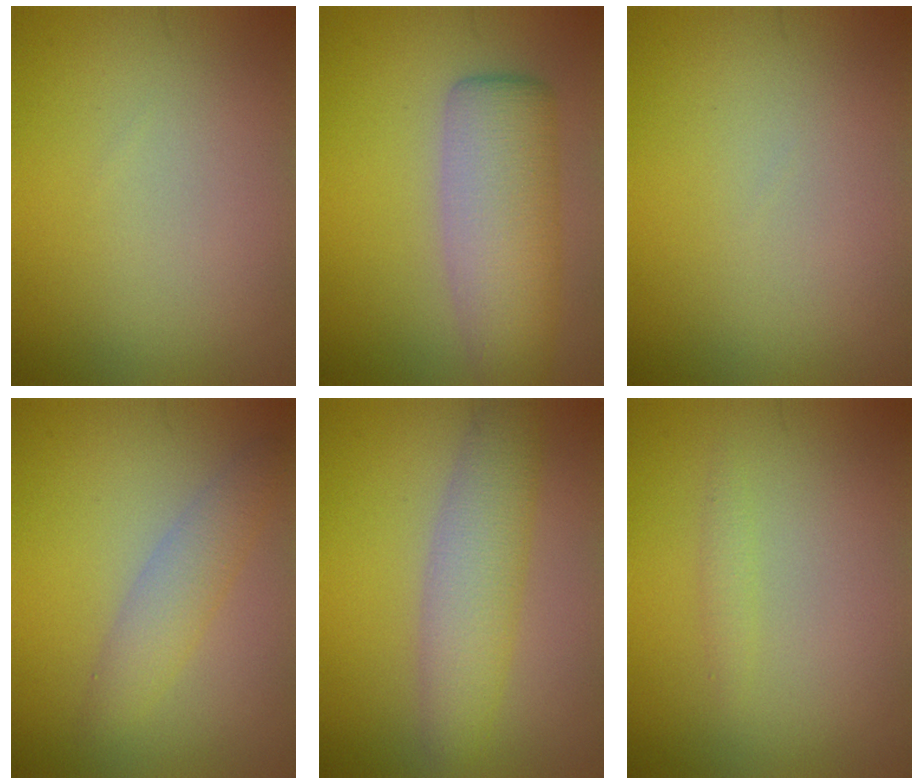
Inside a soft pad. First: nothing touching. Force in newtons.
{"total": 6.8, "press": 6.8, "slide": 0.3}
{"total": 0.0}
{"total": 2.8, "press": 2.8, "slide": 0.0}
{"total": 4.8, "press": 4.8, "slide": 0.1}
{"total": 0.8, "press": 0.8, "slide": 0.1}